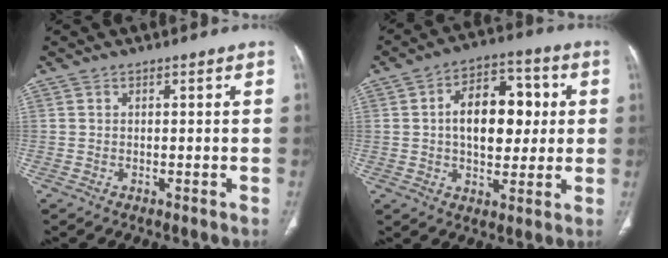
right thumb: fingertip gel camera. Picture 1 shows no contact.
{"total": 14.1, "force": [1.6, 8.6, 11.0], "torque": [-0.130, 0.019, 0.021]}